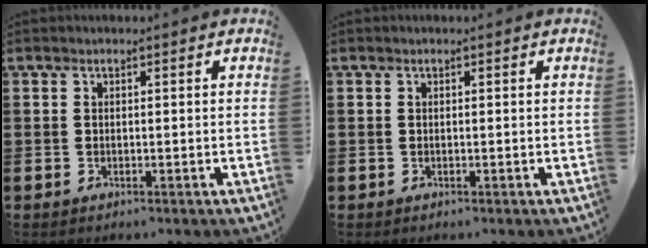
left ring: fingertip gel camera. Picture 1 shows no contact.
{"total": 0.0}